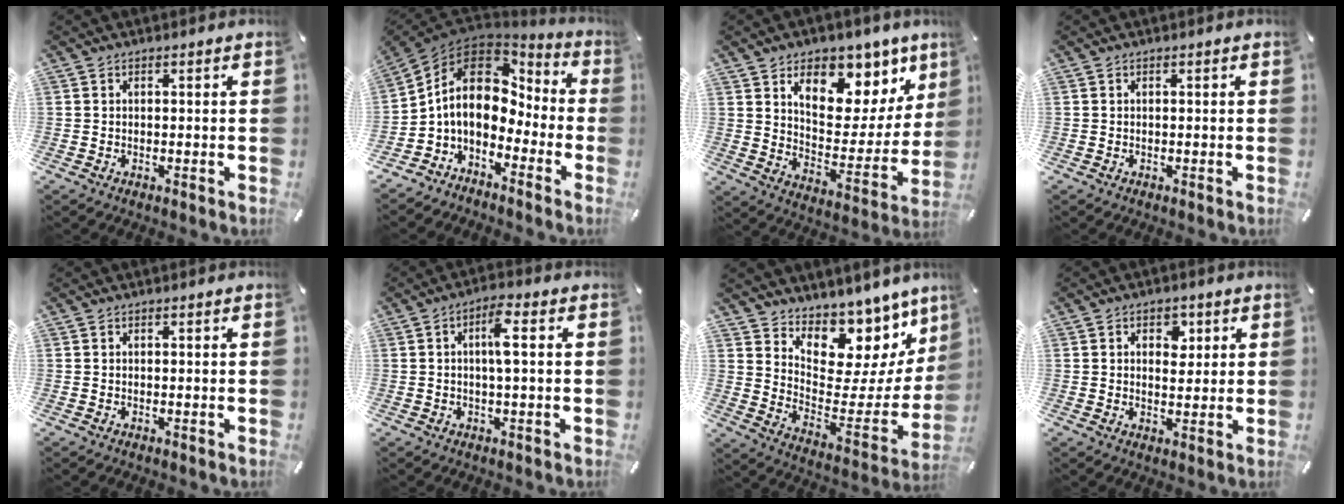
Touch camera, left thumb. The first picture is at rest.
{"total": 10.9, "force": [0.1, 8.6, 6.7], "torque": [-0.137, -0.005, -0.004]}
{"total": 14.6, "force": [9.3, 8.6, 7.2], "torque": [-0.091, -0.073, 0.157]}
{"total": 0.0}
{"total": 0.0}
{"total": 5.9, "force": [0.7, 1.2, 5.7], "torque": [-0.104, 0.005, 0.006]}
{"total": 12.0, "force": [9.8, 6.7, 2.2], "torque": [-0.014, -0.115, 0.162]}
{"total": 4.9, "force": [1.7, 3.7, 2.8], "torque": [-0.016, -0.009, 0.017]}